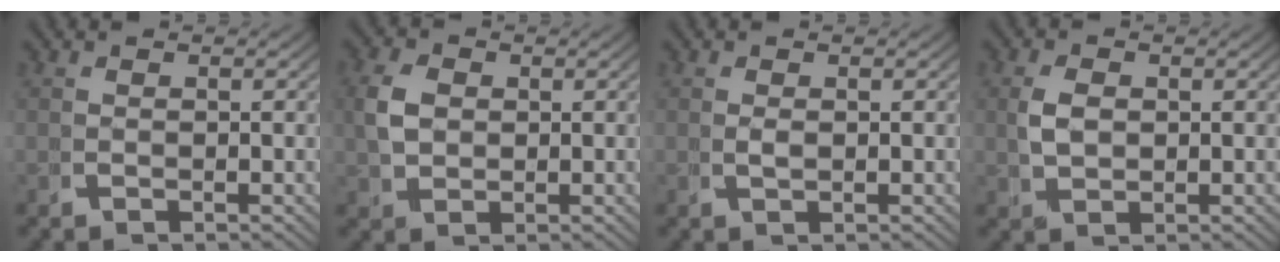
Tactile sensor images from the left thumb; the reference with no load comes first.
{"total": 3.6, "force": [0.6, 2.8, 2.3], "torque": [-0.059, -0.009, 0.022]}
{"total": 0.7, "force": [0.3, 0.3, 0.6], "torque": [-0.020, -0.007, 0.012]}
{"total": 2.8, "force": [0.5, 2.0, 1.9], "torque": [-0.048, -0.012, 0.021]}